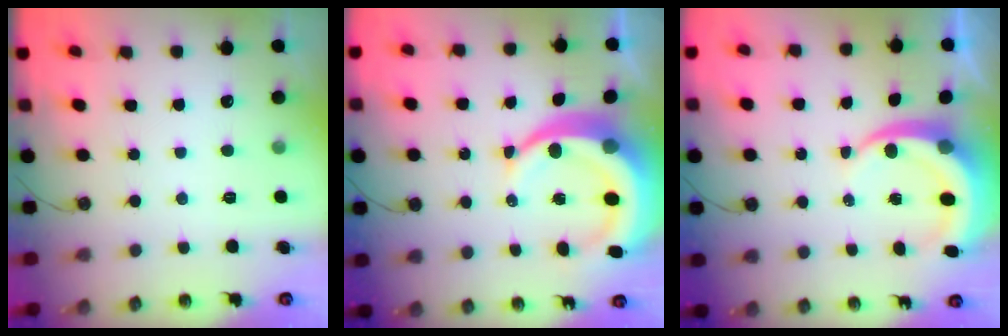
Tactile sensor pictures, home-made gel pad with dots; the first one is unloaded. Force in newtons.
{"total": 14.3, "press": 14.2, "slide": 1.8}
{"total": 7.7, "press": 7.7, "slide": 0.9}